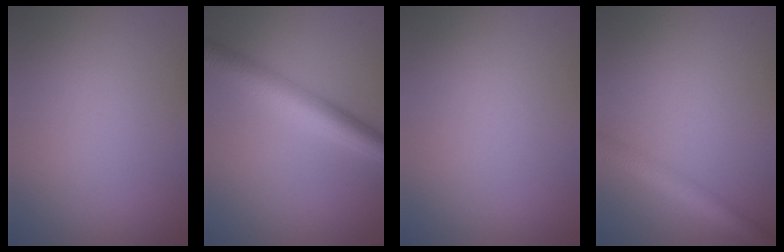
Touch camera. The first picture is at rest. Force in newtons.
{"total": 5.0, "press": 5.0, "slide": 0.0}
{"total": 0.0}
{"total": 3.1, "press": 3.1, "slide": 0.1}